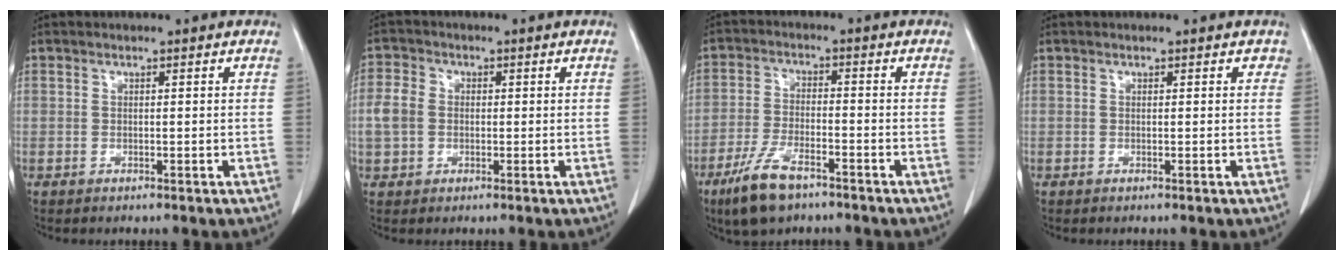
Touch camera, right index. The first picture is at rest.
{"total": 4.4, "force": [-0.2, 3.6, 2.4], "torque": [-0.070, 0.016, -0.003]}
{"total": 8.4, "force": [-5.7, 2.6, 5.6], "torque": [-0.121, -0.012, -0.104]}
{"total": 0.6, "force": [0.3, 0.5, 0.1], "torque": [0.006, 0.003, 0.000]}